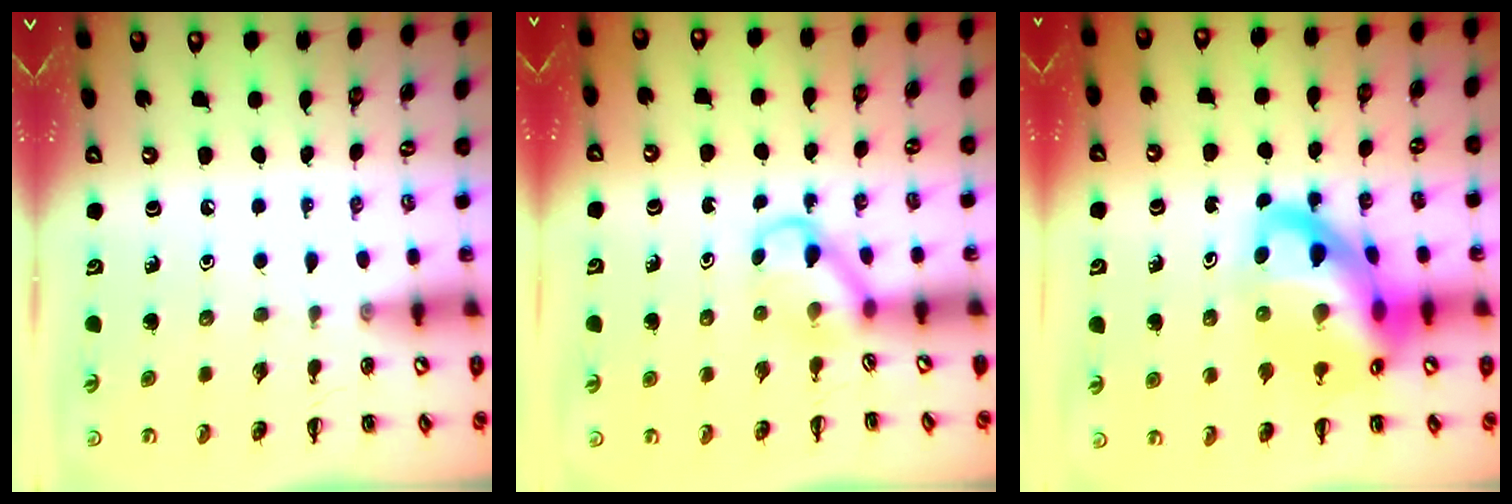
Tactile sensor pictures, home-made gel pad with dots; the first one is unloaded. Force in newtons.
{"total": 3.5, "press": 3.2, "slide": 1.5}
{"total": 18.0, "press": 17.5, "slide": 4.2}